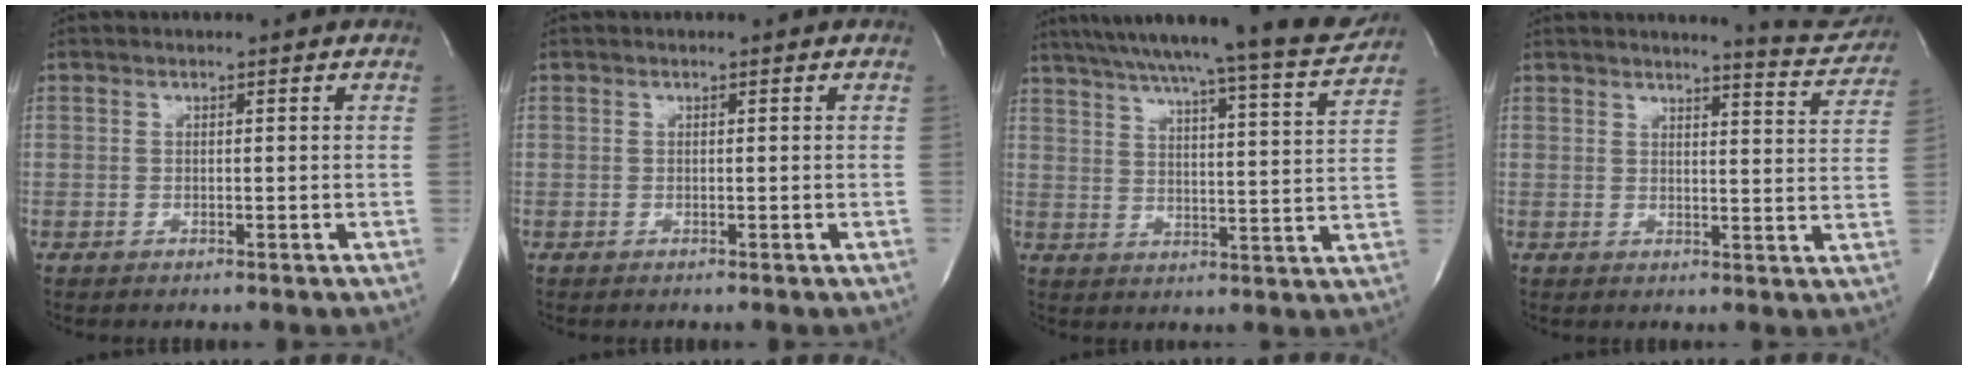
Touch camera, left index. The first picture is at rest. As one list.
[{"total": 0.0}, {"total": 19.9, "force": [18.0, -0.1, 8.4], "torque": [-0.133, -0.038, 0.239]}, {"total": 8.0, "force": [7.9, 0.3, 1.1], "torque": [-0.011, -0.039, 0.079]}]